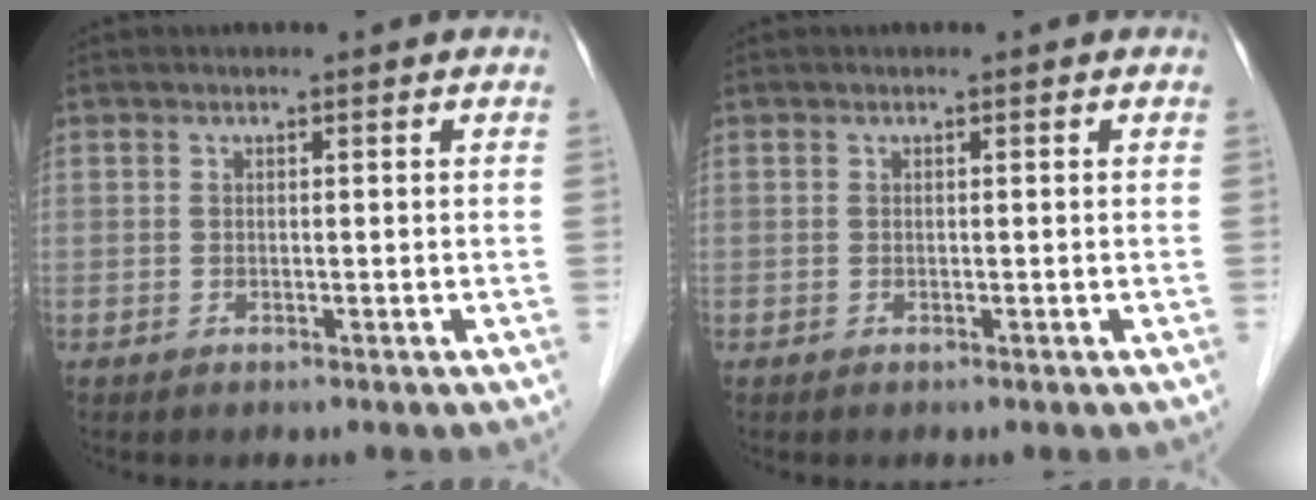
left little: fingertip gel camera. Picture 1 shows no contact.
{"total": 0.0}